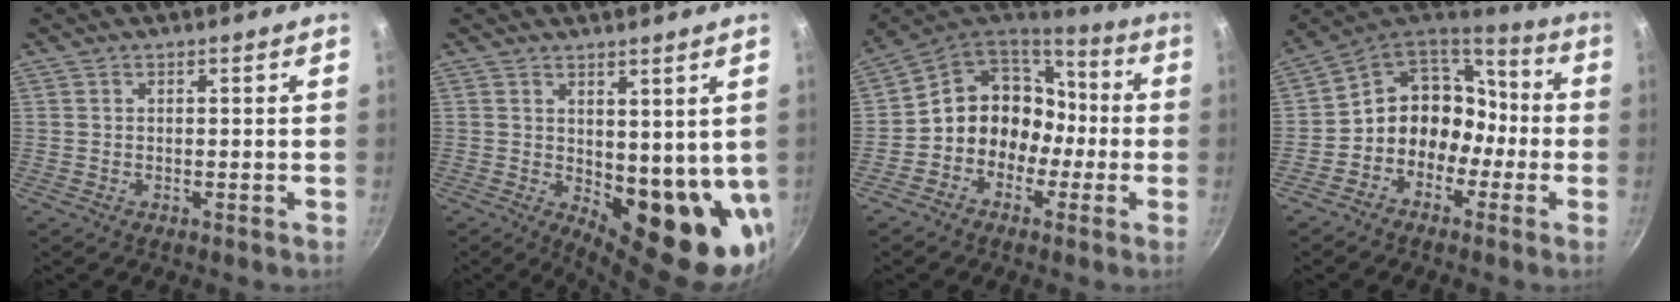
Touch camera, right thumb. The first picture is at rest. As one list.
[{"total": 14.0, "force": [1.1, 6.7, 12.2], "torque": [-0.121, -0.037, 0.032]}, {"total": 13.5, "force": [-2.2, 11.6, 6.5], "torque": [-0.046, 0.060, -0.050]}, {"total": 13.3, "force": [-3.3, 11.2, 6.2], "torque": [-0.039, 0.068, -0.072]}]